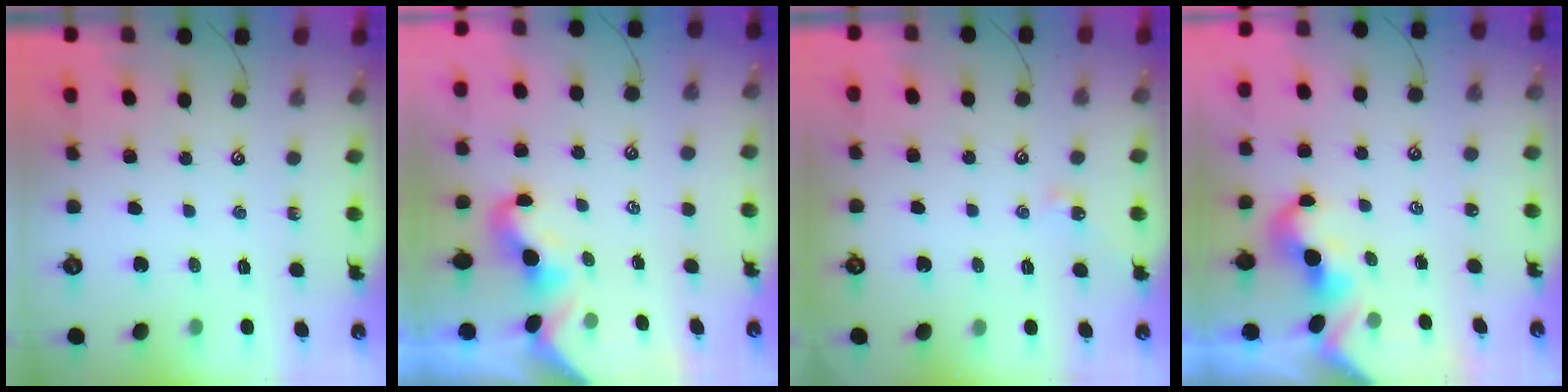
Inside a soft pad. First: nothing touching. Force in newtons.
{"total": 1.9, "press": 1.9, "slide": 0.3}
{"total": 3.1, "press": 3.0, "slide": 0.5}
{"total": 2.0, "press": 2.0, "slide": 0.4}